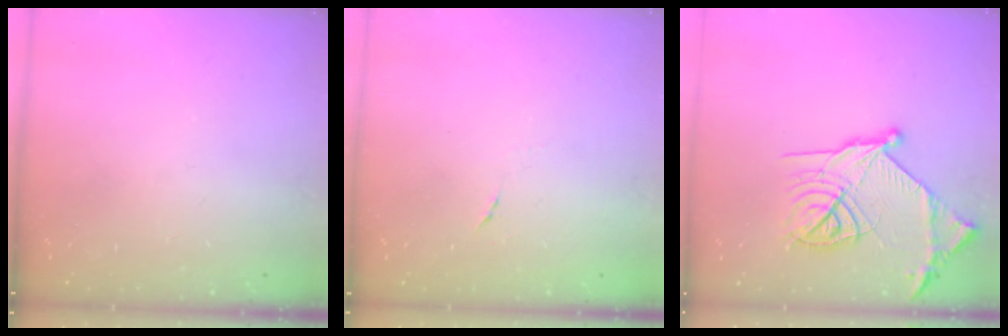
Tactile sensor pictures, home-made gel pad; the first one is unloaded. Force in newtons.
{"total": 3.9, "press": 3.5, "slide": 1.6}
{"total": 18.5, "press": 18.4, "slide": 1.6}